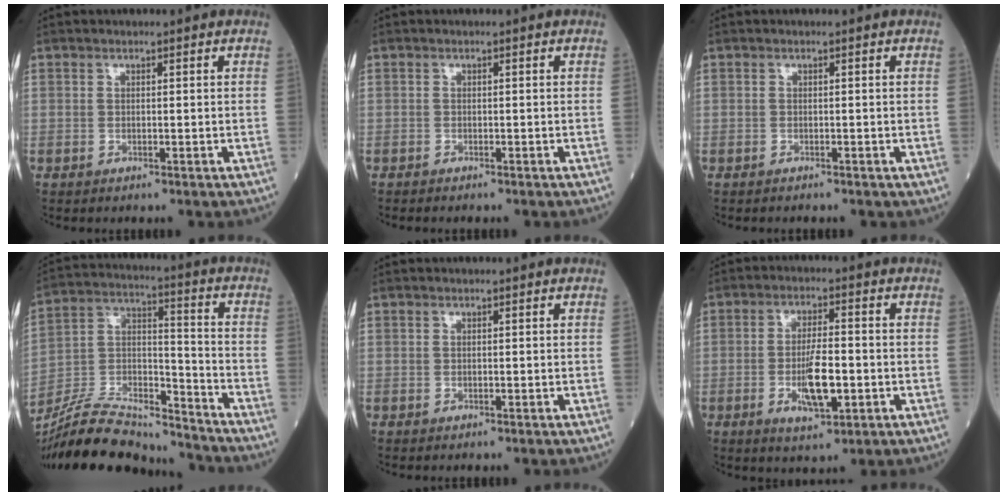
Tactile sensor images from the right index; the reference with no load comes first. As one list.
[{"total": 0.6, "force": [-0.6, 0.1, 0.1], "torque": [-0.006, 0.000, -0.012]}, {"total": 0.6, "force": [-0.5, 0.3, 0.1], "torque": [-0.008, 0.000, -0.009]}, {"total": 19.9, "force": [-18.8, 2.9, 5.9], "torque": [-0.128, 0.019, -0.325]}, {"total": 0.0}, {"total": 7.4, "force": [-1.9, 1.8, 7.0], "torque": [-0.131, -0.006, -0.030]}]